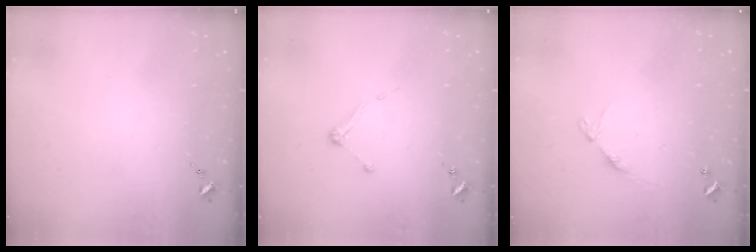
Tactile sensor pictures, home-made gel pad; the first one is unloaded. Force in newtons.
{"total": 3.2, "press": 3.2, "slide": 0.4}
{"total": 8.4, "press": 8.4, "slide": 0.6}